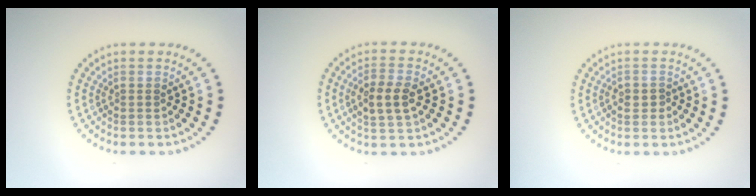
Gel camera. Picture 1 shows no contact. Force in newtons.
{"total": 3.2, "press": 3.2, "slide": 0.6}
{"total": 0.9, "press": 0.8, "slide": 0.3}